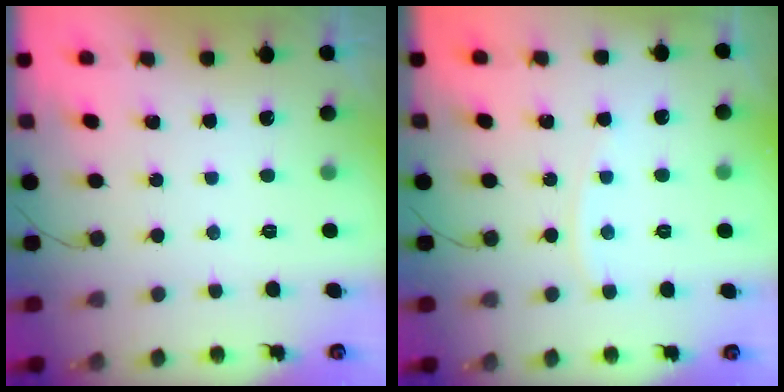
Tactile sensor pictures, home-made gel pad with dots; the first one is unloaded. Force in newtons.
{"total": 3.8, "press": 3.8, "slide": 0.5}